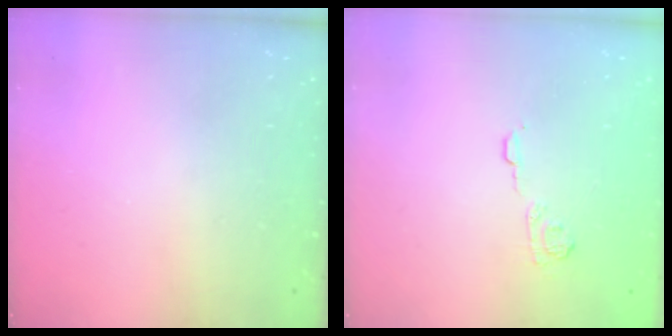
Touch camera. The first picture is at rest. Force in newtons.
{"total": 5.2, "press": 4.9, "slide": 1.5}